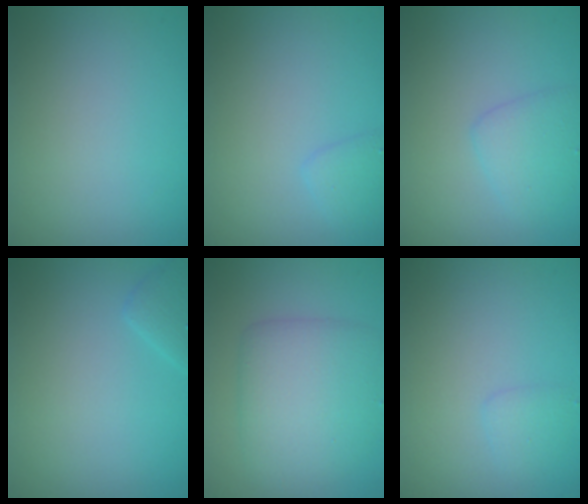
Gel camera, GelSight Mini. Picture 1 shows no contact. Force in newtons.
{"total": 1.2, "press": 1.2, "slide": 0.1}
{"total": 2.2, "press": 2.2, "slide": 0.1}
{"total": 1.3, "press": 1.3, "slide": 0.2}
{"total": 5.4, "press": 5.4, "slide": 0.0}
{"total": 1.1, "press": 1.1, "slide": 0.1}